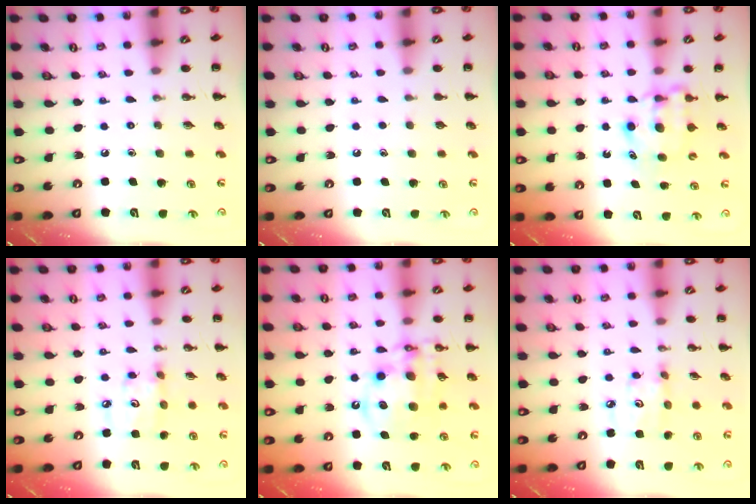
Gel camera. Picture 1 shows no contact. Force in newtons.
{"total": 0.8, "press": 0.8, "slide": 0.1}
{"total": 5.4, "press": 5.3, "slide": 0.6}
{"total": 5.8, "press": 5.7, "slide": 0.9}
{"total": 12.8, "press": 12.4, "slide": 3.2}
{"total": 4.6, "press": 4.6, "slide": 0.5}